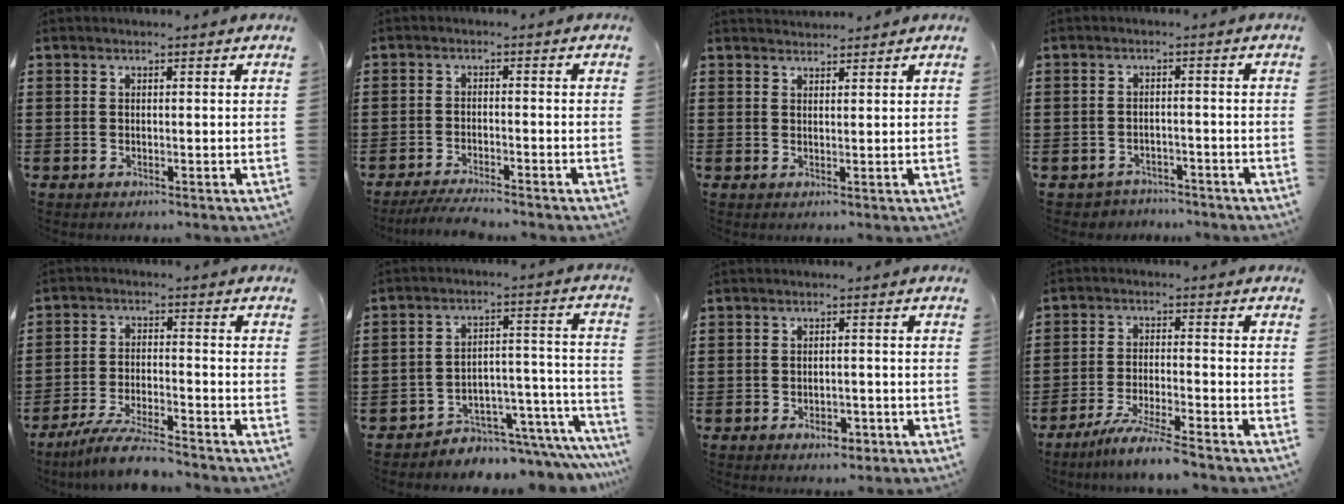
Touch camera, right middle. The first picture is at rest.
{"total": 3.4, "force": [-3.1, 0.0, 1.3], "torque": [-0.028, -0.005, -0.063]}
{"total": 1.6, "force": [1.6, 0.1, -0.2], "torque": [-0.001, 0.001, 0.032]}
{"total": 2.3, "force": [-2.2, 0.6, -0.3], "torque": [-0.004, 0.002, -0.050]}
{"total": 6.4, "force": [-5.6, 0.5, 3.0], "torque": [-0.065, -0.007, -0.108]}
{"total": 4.4, "force": [-4.1, 1.7, 0.4], "torque": [-0.012, 0.003, -0.081]}
{"total": 2.5, "force": [-1.6, 1.4, 1.3], "torque": [-0.017, -0.001, -0.033]}
{"total": 5.6, "force": [-4.9, -0.5, 2.7], "torque": [-0.054, -0.015, -0.092]}